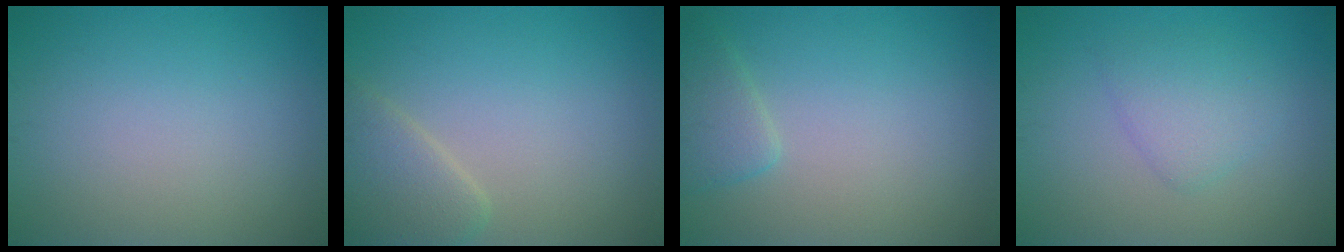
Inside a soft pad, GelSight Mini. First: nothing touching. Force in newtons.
{"total": 3.0, "press": 3.0, "slide": 0.3}
{"total": 2.1, "press": 2.1, "slide": 0.2}
{"total": 2.6, "press": 2.6, "slide": 0.2}